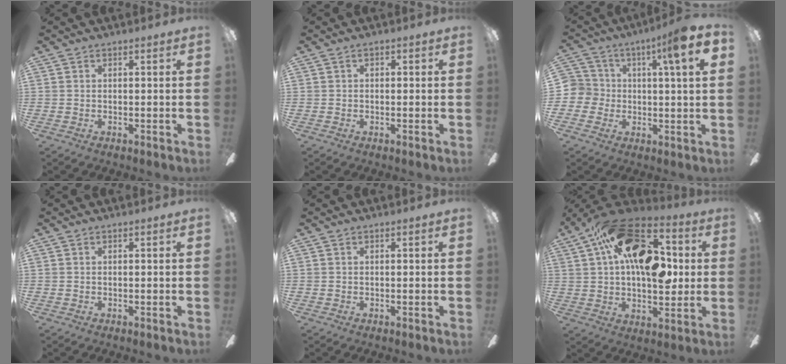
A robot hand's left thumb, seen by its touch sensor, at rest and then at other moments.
{"total": 0.8, "force": [-0.2, 0.7, 0.3], "torque": [-0.005, 0.005, -0.005]}
{"total": 8.6, "force": [2.9, 4.5, 6.8], "torque": [-0.098, -0.005, 0.040]}
{"total": 0.0}
{"total": 0.0}
{"total": 24.3, "force": [7.0, 13.5, 19.0], "torque": [-0.314, -0.011, 0.114]}